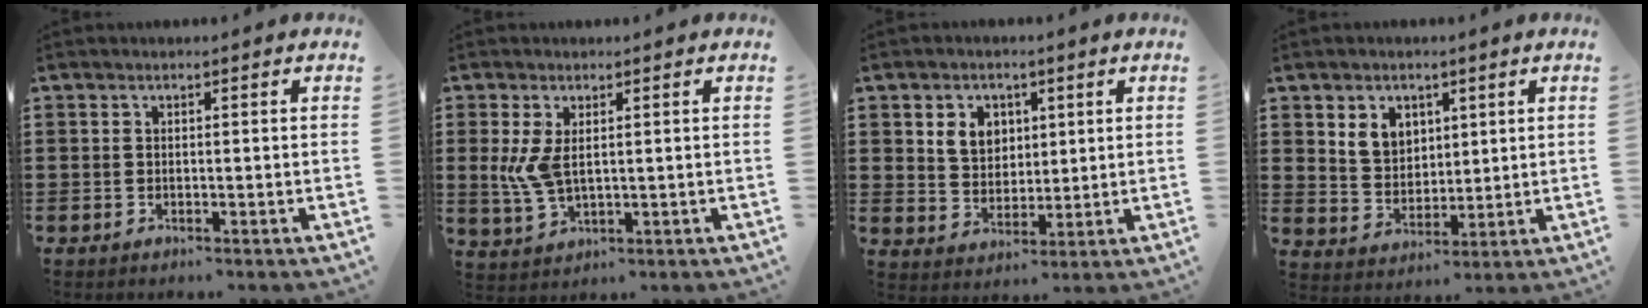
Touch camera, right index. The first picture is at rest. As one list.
[{"total": 5.5, "force": [1.0, 2.6, 4.7], "torque": [-0.122, -0.004, 0.011]}, {"total": 5.2, "force": [2.0, 4.4, 1.9], "torque": [-0.058, 0.015, 0.037]}, {"total": 5.3, "force": [2.7, 4.3, 1.7], "torque": [-0.047, 0.013, 0.049]}]